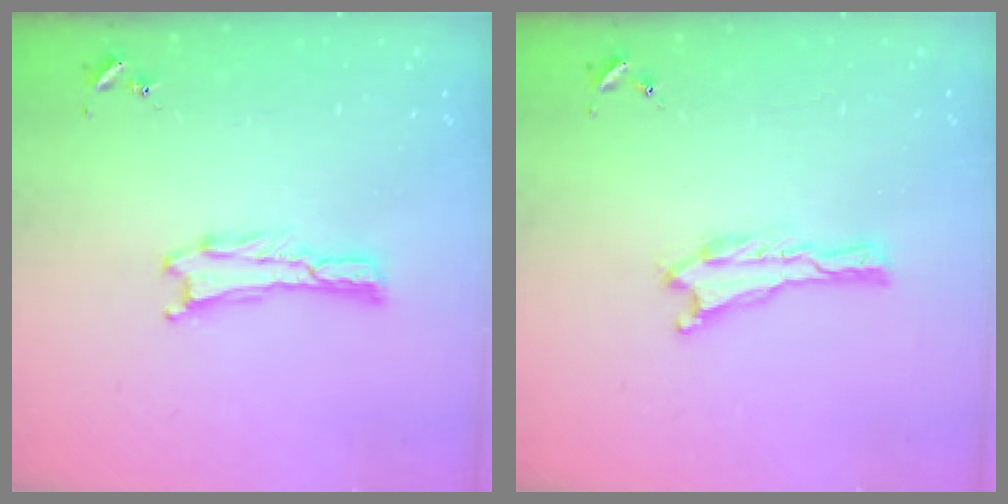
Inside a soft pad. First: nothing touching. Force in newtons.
{"total": 0.0}